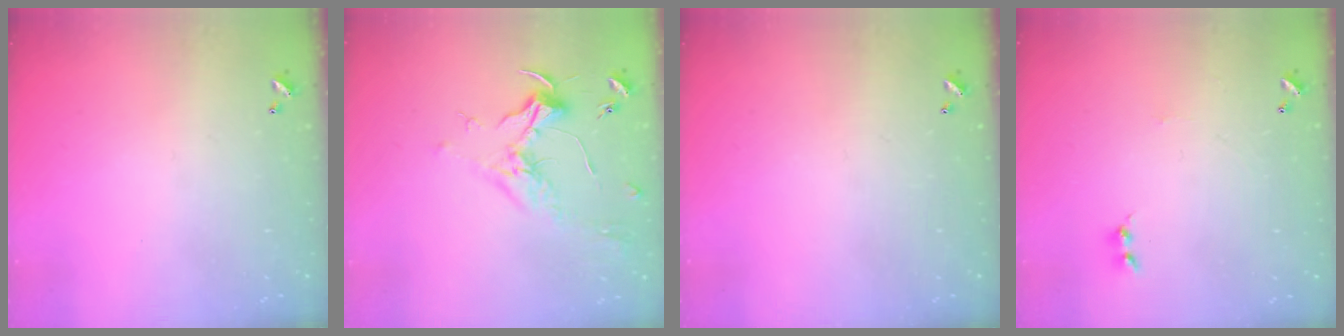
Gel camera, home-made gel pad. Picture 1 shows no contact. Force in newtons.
{"total": 2.0, "press": 1.8, "slide": 0.7}
{"total": 0.0}
{"total": 0.0}